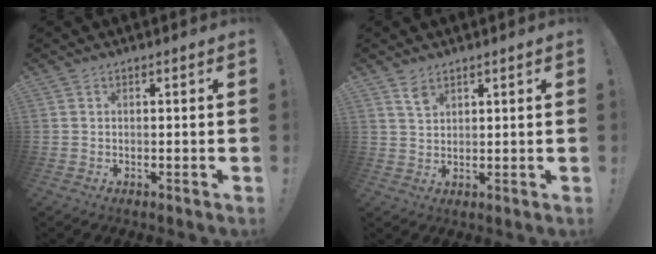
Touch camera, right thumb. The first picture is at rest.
{"total": 3.9, "force": [2.8, 2.2, 1.7], "torque": [-0.015, -0.020, 0.049]}